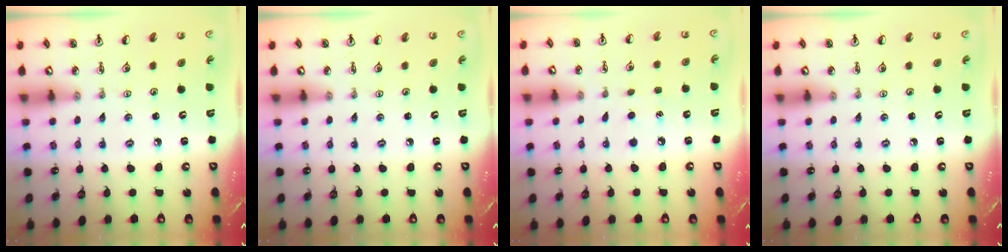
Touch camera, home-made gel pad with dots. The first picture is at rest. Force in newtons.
{"total": 0.0}
{"total": 5.1, "press": 5.1, "slide": 0.5}
{"total": 0.0}